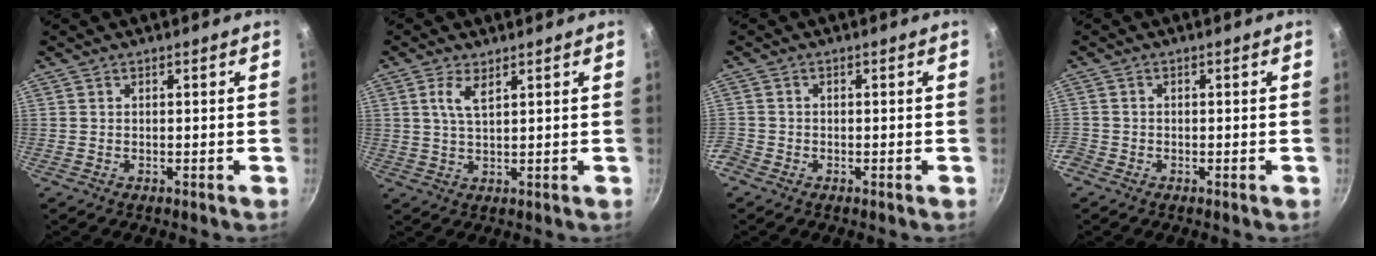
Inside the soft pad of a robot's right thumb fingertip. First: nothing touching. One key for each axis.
{"total": 4.1, "fx": 2.0, "fy": 1.5, "fz": 3.3, "tx": -0.063, "ty": -0.011, "tz": 0.040}
{"total": 2.2, "fx": -1.3, "fy": 1.6, "fz": 0.6, "tx": -0.020, "ty": 0.002, "tz": -0.027}
{"total": 1.9, "fx": -1.1, "fy": 1.5, "fz": 0.5, "tx": -0.015, "ty": 0.001, "tz": -0.022}